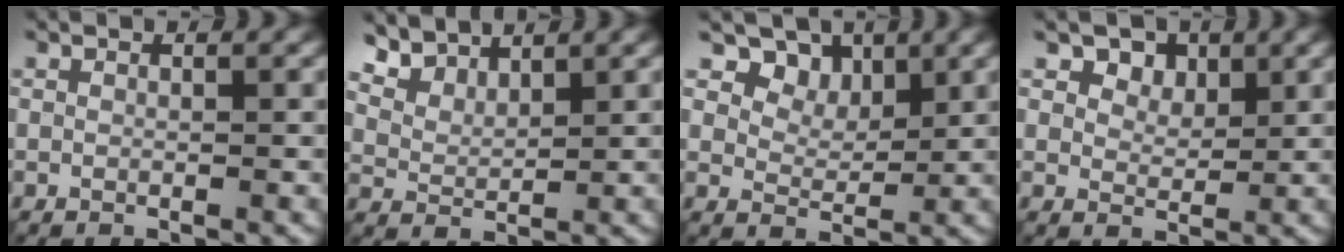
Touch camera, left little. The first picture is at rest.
{"total": 4.7, "force": [4.1, 1.8, 1.5], "torque": [-0.054, -0.006, 0.089]}
{"total": 5.3, "force": [2.9, 3.5, 2.6], "torque": [-0.048, -0.021, 0.060]}
{"total": 3.5, "force": [1.8, 2.5, 1.7], "torque": [-0.038, -0.017, 0.041]}